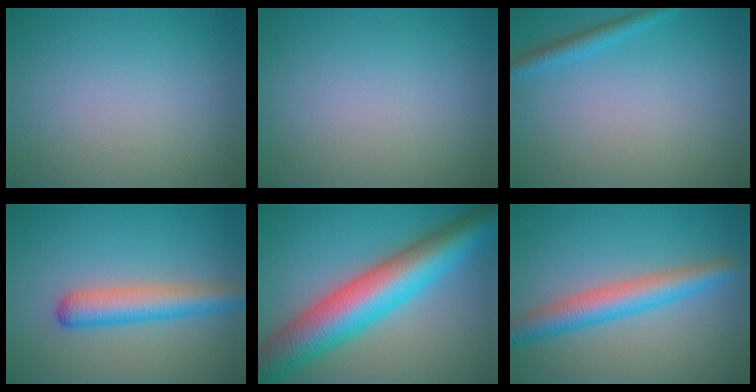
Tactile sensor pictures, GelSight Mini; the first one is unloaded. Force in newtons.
{"total": 0.0}
{"total": 2.3, "press": 2.3, "slide": 0.0}
{"total": 4.3, "press": 4.3, "slide": 0.1}
{"total": 11.6, "press": 11.6, "slide": 0.4}
{"total": 4.8, "press": 4.8, "slide": 0.1}